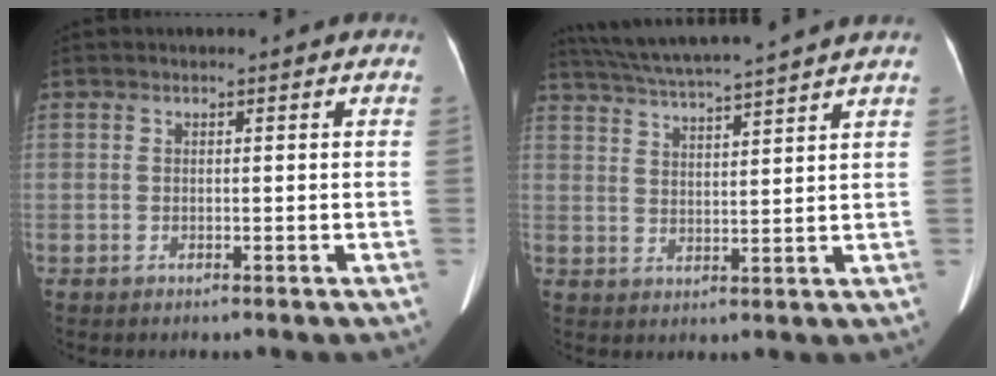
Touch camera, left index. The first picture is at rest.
{"total": 12.0, "force": [10.7, -1.4, 5.3], "torque": [-0.103, 0.009, 0.165]}